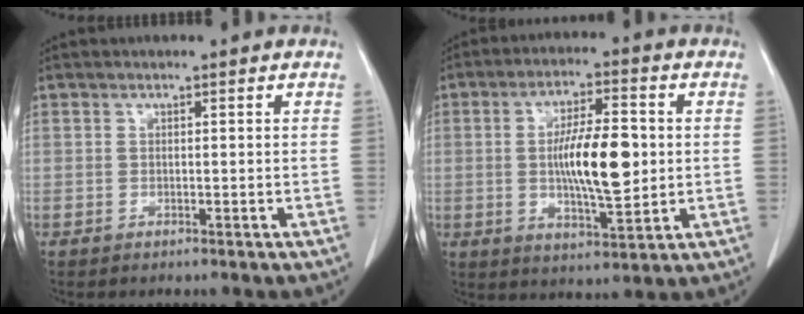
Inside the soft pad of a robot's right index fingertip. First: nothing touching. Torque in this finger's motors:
{"motor_torque": [1.47, 0.25, 0.40, 0.15]}